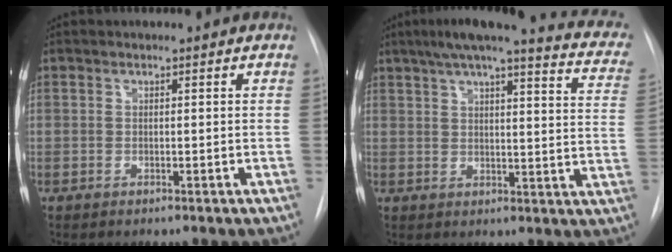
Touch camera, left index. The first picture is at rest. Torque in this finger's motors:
{"motor_torque": [0.74, -1.07, 0.25, 0.04]}